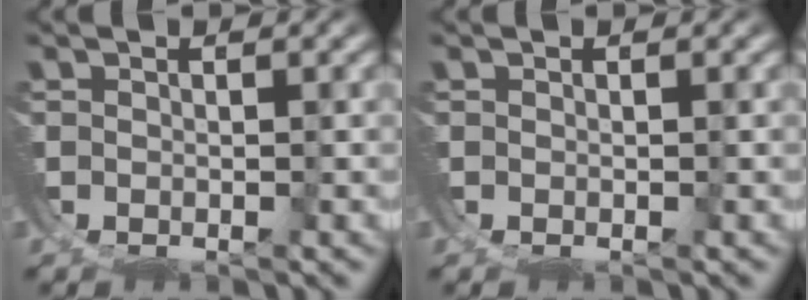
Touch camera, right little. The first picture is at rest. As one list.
[{"total": 0.0}]